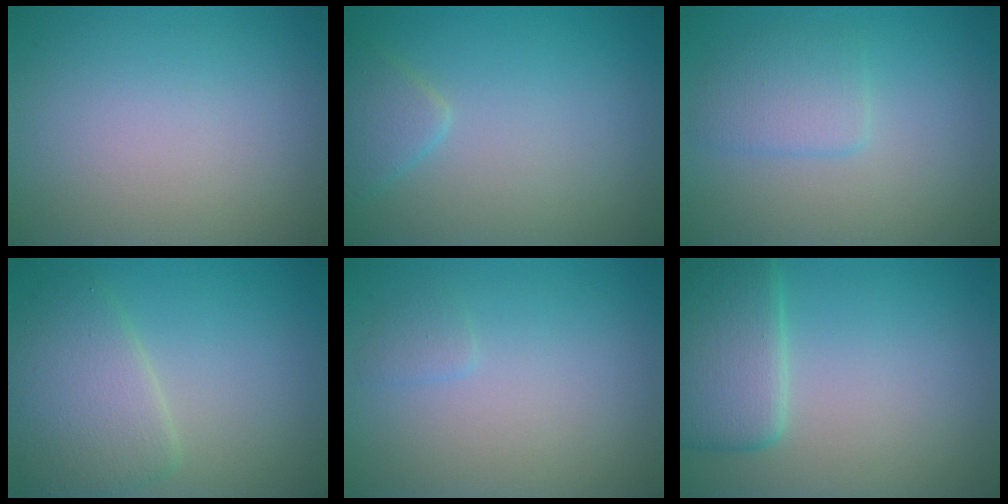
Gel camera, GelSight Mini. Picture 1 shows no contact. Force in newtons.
{"total": 1.9, "press": 1.9, "slide": 0.1}
{"total": 2.4, "press": 2.3, "slide": 0.2}
{"total": 4.6, "press": 4.6, "slide": 0.2}
{"total": 0.7, "press": 0.7, "slide": 0.1}
{"total": 4.9, "press": 4.9, "slide": 0.3}